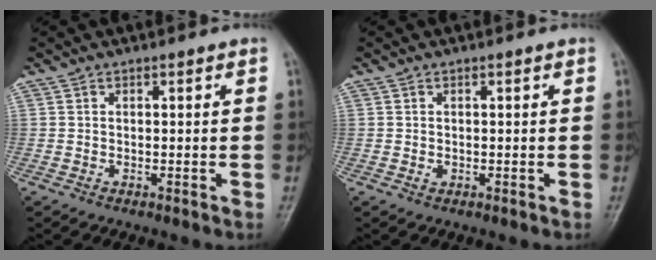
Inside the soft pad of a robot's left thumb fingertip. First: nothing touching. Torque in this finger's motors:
{"motor_torque": [-0.10, -0.04, 0.09, -0.07, 0.01]}